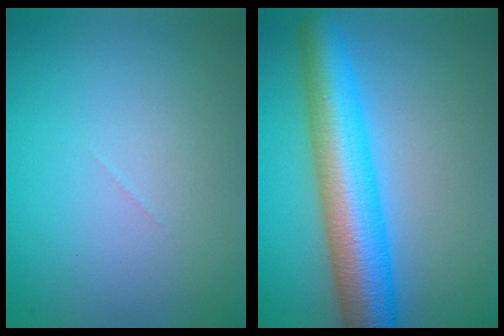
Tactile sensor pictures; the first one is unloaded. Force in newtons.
{"total": 8.7, "press": 8.7, "slide": 0.2}